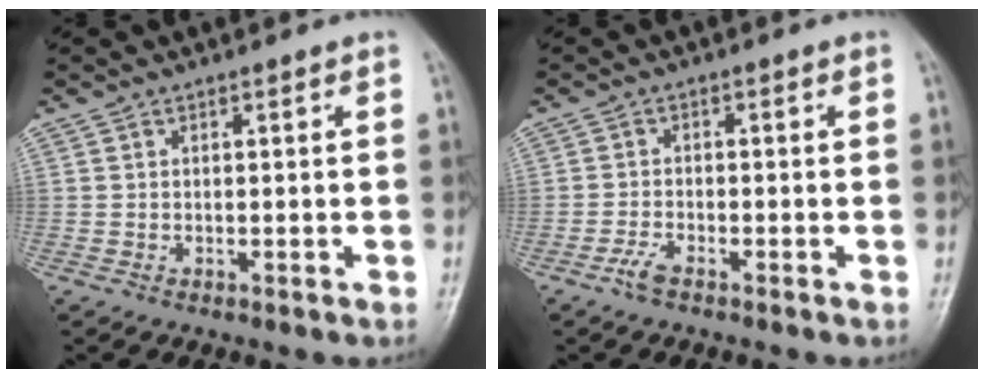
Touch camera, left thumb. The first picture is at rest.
{"total": 2.5, "force": [-1.8, 0.8, 1.5], "torque": [-0.037, 0.007, -0.039]}